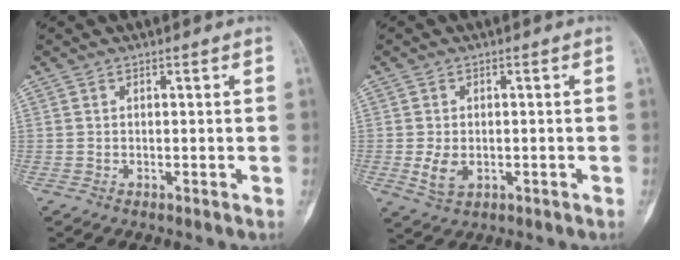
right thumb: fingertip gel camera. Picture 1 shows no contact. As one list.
[{"total": 4.3, "force": [-0.8, 2.9, 3.1], "torque": [-0.058, -0.004, -0.008]}]